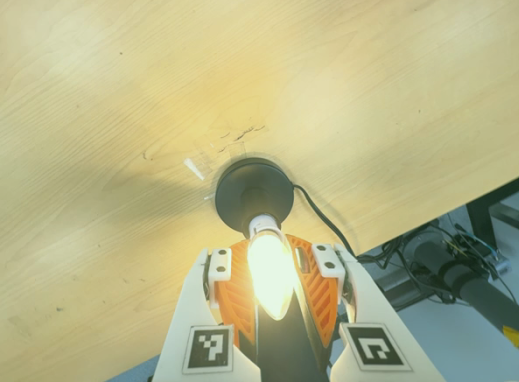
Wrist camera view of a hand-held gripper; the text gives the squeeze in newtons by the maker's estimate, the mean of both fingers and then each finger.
{"total": 17.2, "left": 16.5, "right": 17.8}